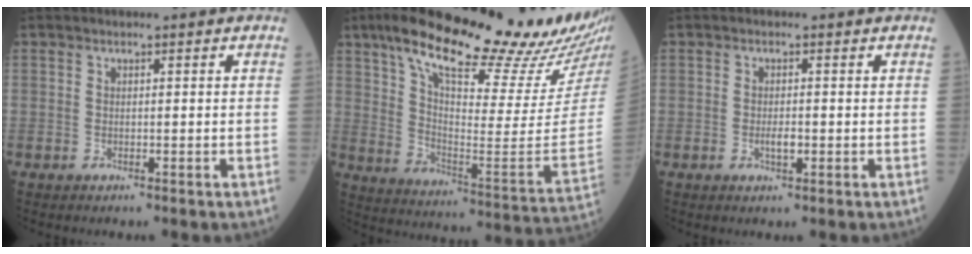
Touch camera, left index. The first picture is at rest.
{"total": 28.7, "force": [22.7, 2.8, 17.3], "torque": [-0.283, -0.048, 0.316]}
{"total": 1.8, "force": [-0.4, 0.6, 1.6], "torque": [-0.030, 0.000, -0.007]}